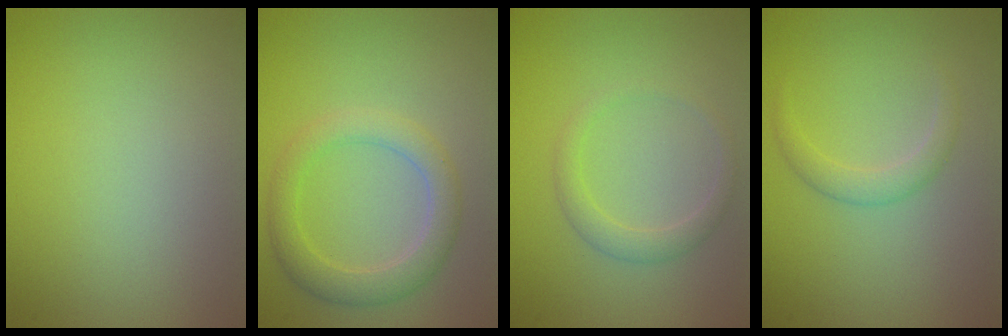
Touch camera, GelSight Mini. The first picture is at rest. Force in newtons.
{"total": 3.4, "press": 3.4, "slide": 0.1}
{"total": 1.8, "press": 1.8, "slide": 0.0}
{"total": 1.7, "press": 1.7, "slide": 0.1}